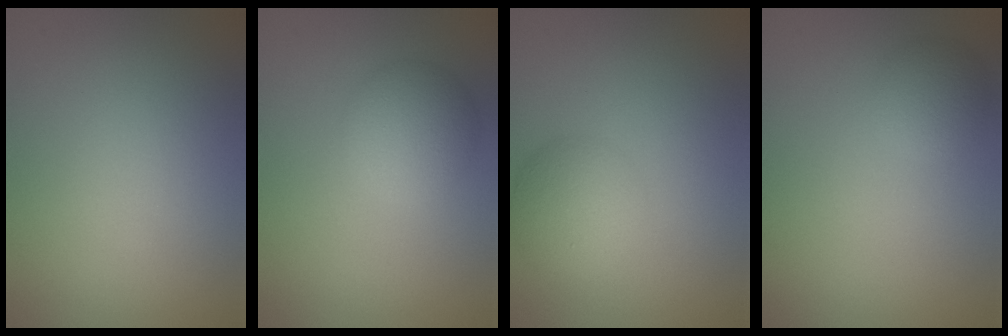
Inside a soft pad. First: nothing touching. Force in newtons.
{"total": 3.9, "press": 3.9, "slide": 0.1}
{"total": 3.7, "press": 3.7, "slide": 0.0}
{"total": 2.1, "press": 2.1, "slide": 0.1}